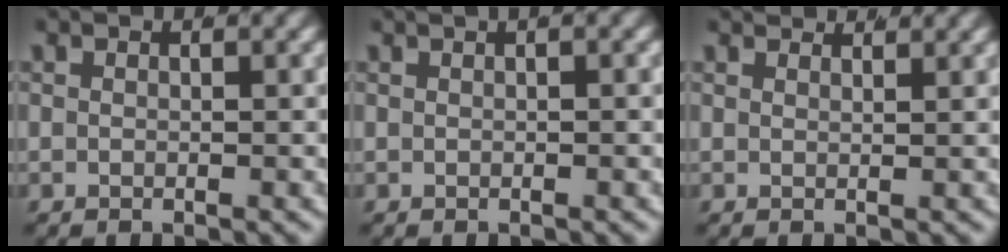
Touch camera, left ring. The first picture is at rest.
{"total": 1.0, "force": [0.6, 0.0, 0.7], "torque": [0.000, 0.014, 0.006]}
{"total": 2.4, "force": [2.3, -0.4, 0.5], "torque": [0.001, -0.002, 0.038]}